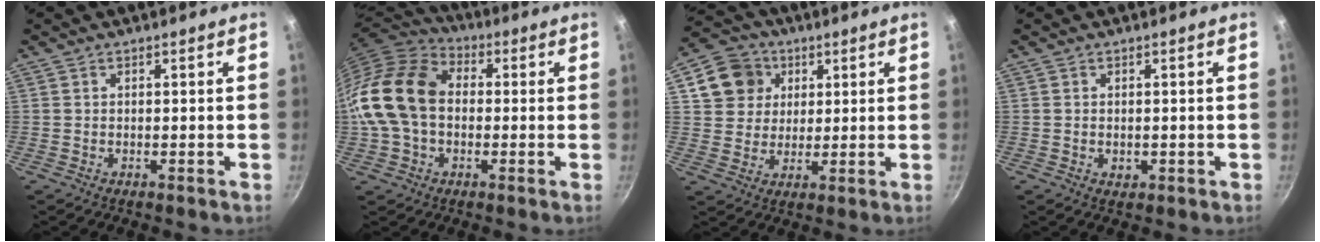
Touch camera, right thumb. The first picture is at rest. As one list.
[{"total": 17.1, "force": [-0.1, 12.5, 11.7], "torque": [-0.206, 0.035, -0.015]}, {"total": 10.1, "force": [3.8, 8.8, 3.3], "torque": [-0.030, 0.005, 0.062]}, {"total": 1.5, "force": [-0.2, 1.1, 0.9], "torque": [-0.012, -0.001, -0.003]}]